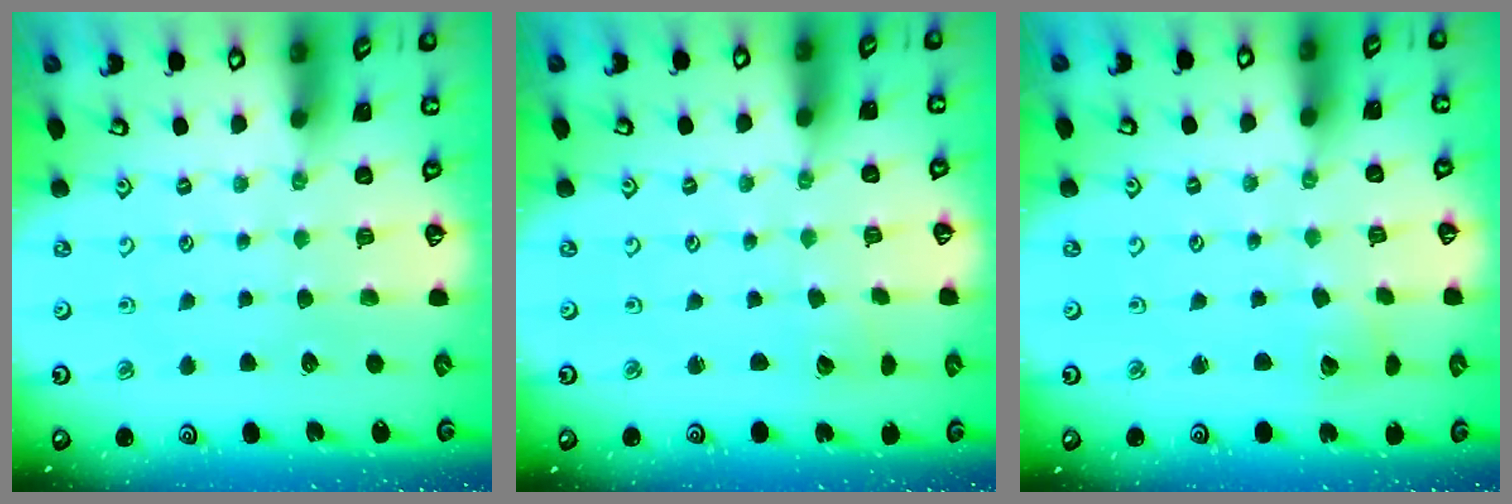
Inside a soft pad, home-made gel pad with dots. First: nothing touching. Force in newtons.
{"total": 1.5, "press": 1.5, "slide": 0.0}
{"total": 2.5, "press": 2.5, "slide": 0.3}